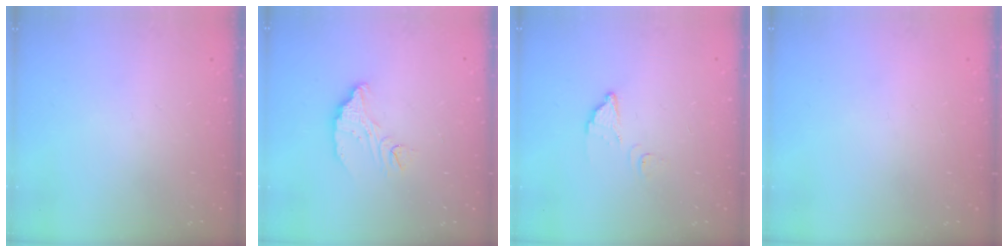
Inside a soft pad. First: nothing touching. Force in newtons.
{"total": 8.3, "press": 8.3, "slide": 0.5}
{"total": 2.7, "press": 2.7, "slide": 0.3}
{"total": 2.1, "press": 2.1, "slide": 0.1}